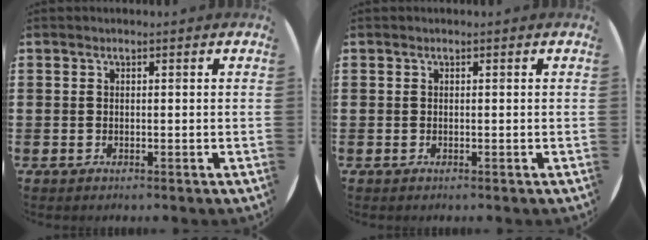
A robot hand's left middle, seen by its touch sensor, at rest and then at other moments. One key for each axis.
{"total": 0.0}